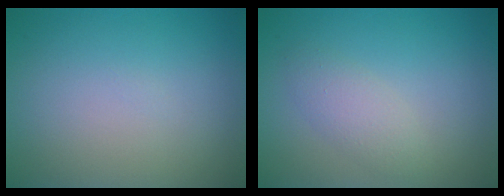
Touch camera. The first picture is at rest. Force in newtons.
{"total": 2.2, "press": 2.2, "slide": 0.2}